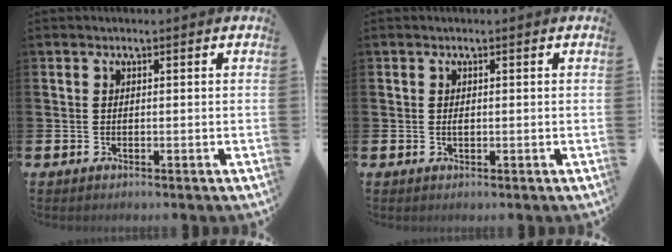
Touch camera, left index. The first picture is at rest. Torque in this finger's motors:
{"motor_torque": [0.27, -0.06, 0.04, 0.00]}